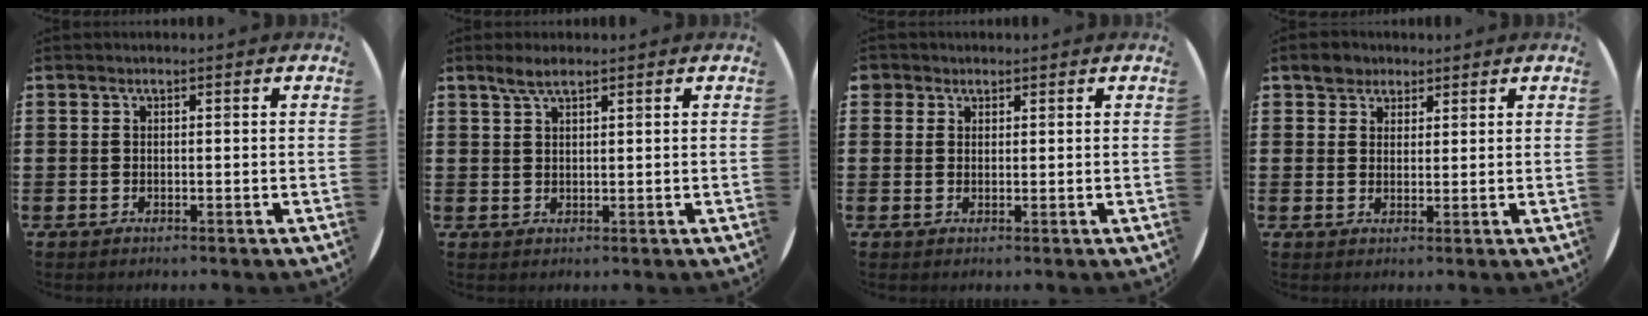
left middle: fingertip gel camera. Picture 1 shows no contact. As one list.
[{"total": 2.4, "force": [1.9, 0.5, 1.4], "torque": [-0.030, 0.004, 0.034]}, {"total": 1.4, "force": [1.1, 0.9, 0.0], "torque": [0.007, 0.001, 0.021]}, {"total": 2.7, "force": [2.1, 1.7, 0.0], "torque": [0.009, 0.004, 0.038]}]